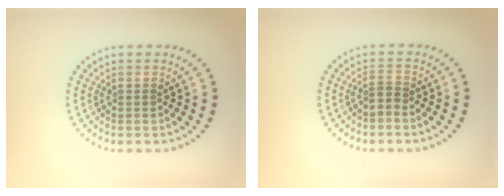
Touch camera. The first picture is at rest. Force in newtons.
{"total": 1.1, "press": 0.6, "slide": 0.9}